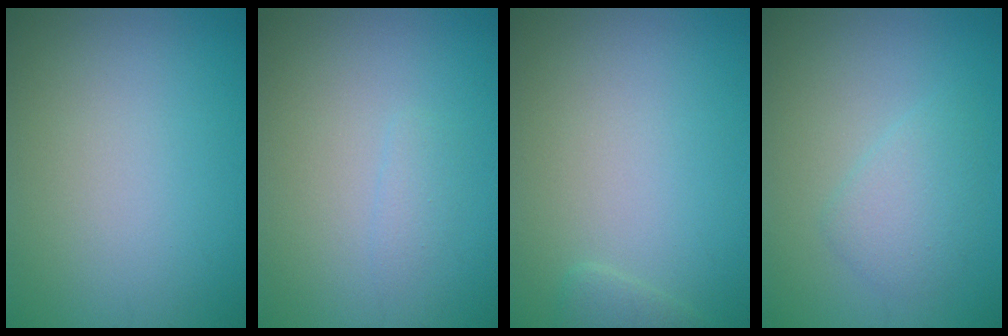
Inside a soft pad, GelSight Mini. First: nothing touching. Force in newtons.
{"total": 0.8, "press": 0.8, "slide": 0.1}
{"total": 1.2, "press": 1.2, "slide": 0.1}
{"total": 2.3, "press": 2.3, "slide": 0.0}